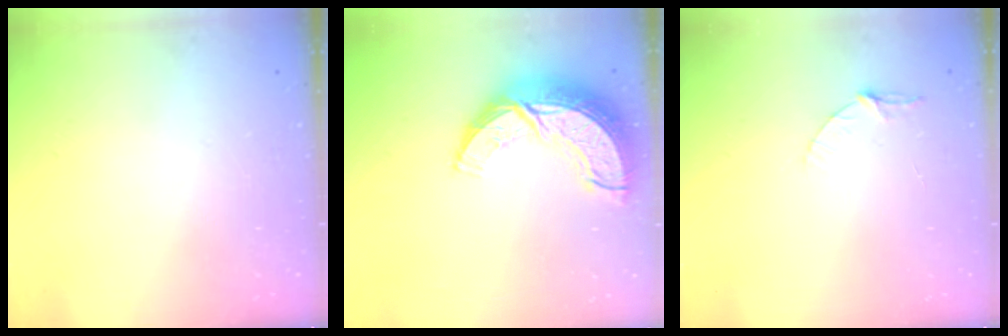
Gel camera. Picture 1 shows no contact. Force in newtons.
{"total": 15.1, "press": 15.1, "slide": 1.3}
{"total": 4.0, "press": 3.9, "slide": 0.4}